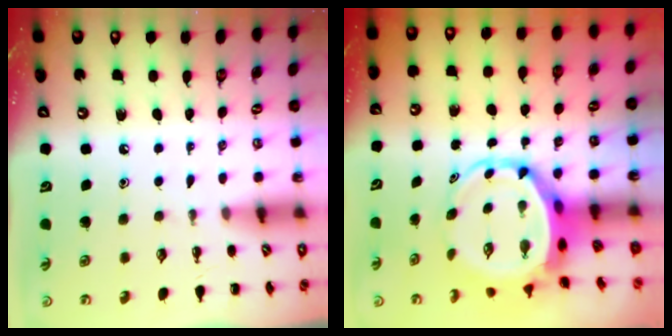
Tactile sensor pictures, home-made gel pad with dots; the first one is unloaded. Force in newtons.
{"total": 7.8, "press": 7.5, "slide": 2.0}